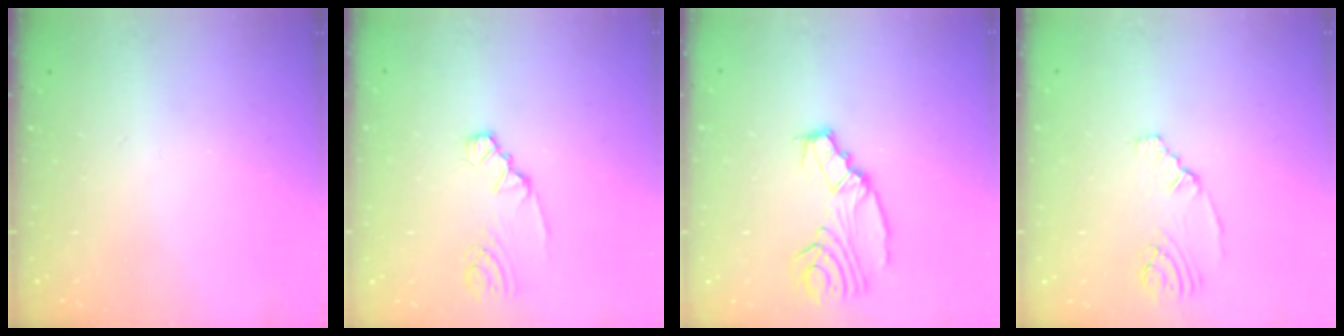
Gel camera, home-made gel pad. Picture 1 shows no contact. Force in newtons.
{"total": 2.1, "press": 2.1, "slide": 0.3}
{"total": 9.4, "press": 9.4, "slide": 0.8}
{"total": 2.2, "press": 2.2, "slide": 0.5}